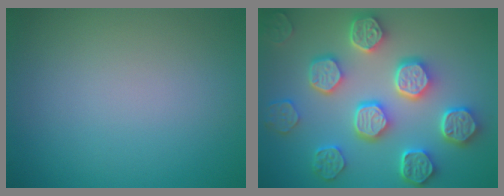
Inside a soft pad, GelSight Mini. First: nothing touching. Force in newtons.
{"total": 8.1, "press": 6.5, "slide": 4.8}